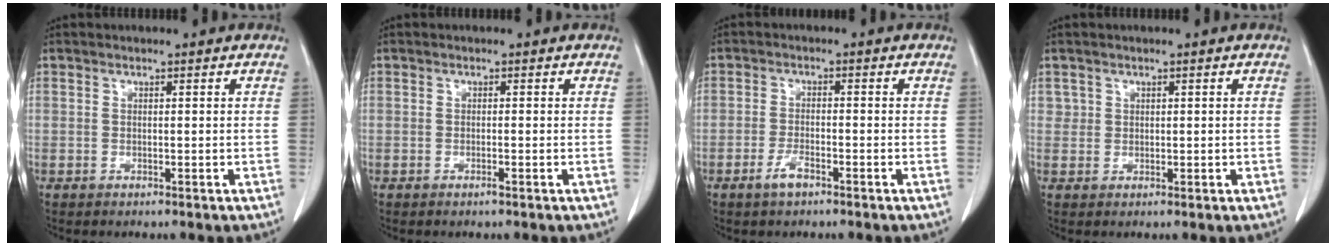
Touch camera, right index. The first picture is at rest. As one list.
[{"total": 0.7, "force": [-0.5, -0.1, 0.6], "torque": [-0.012, -0.001, -0.007]}, {"total": 2.9, "force": [-1.9, 0.8, 2.0], "torque": [-0.044, 0.001, -0.038]}, {"total": 1.4, "force": [0.6, 1.3, 0.1], "torque": [0.007, 0.003, 0.007]}]